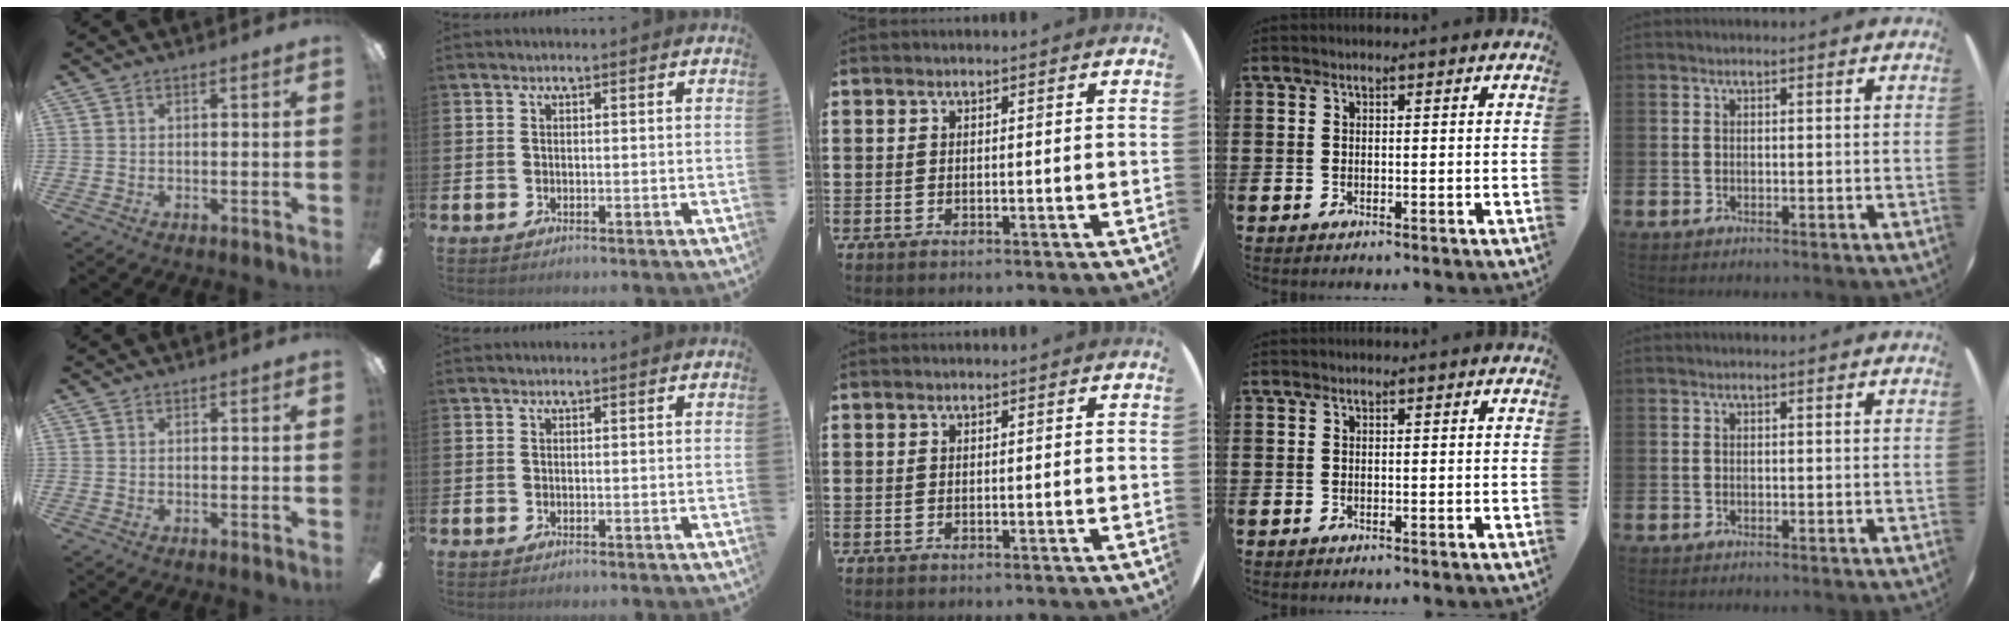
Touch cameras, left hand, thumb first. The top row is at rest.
{}